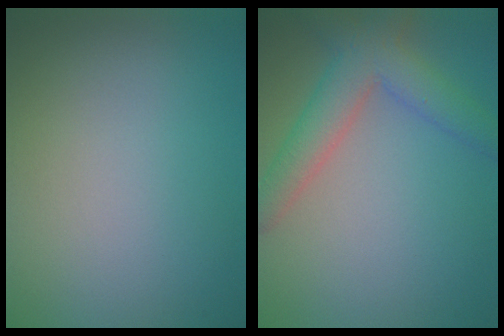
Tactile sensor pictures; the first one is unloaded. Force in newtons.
{"total": 4.7, "press": 4.7, "slide": 0.1}